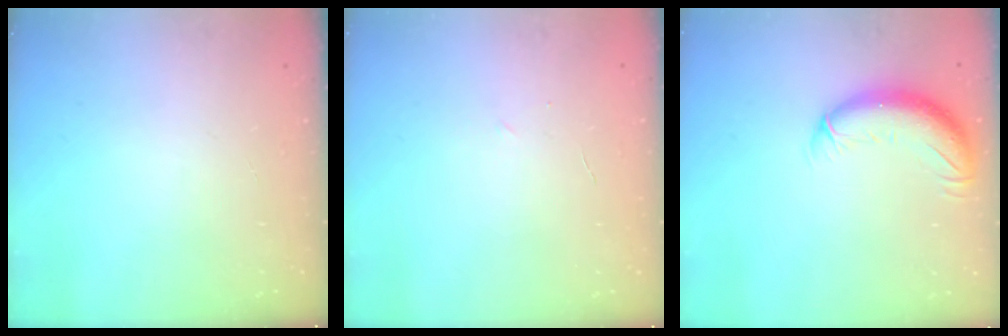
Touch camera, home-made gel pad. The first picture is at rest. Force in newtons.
{"total": 2.2, "press": 2.1, "slide": 0.6}
{"total": 11.4, "press": 11.0, "slide": 2.6}